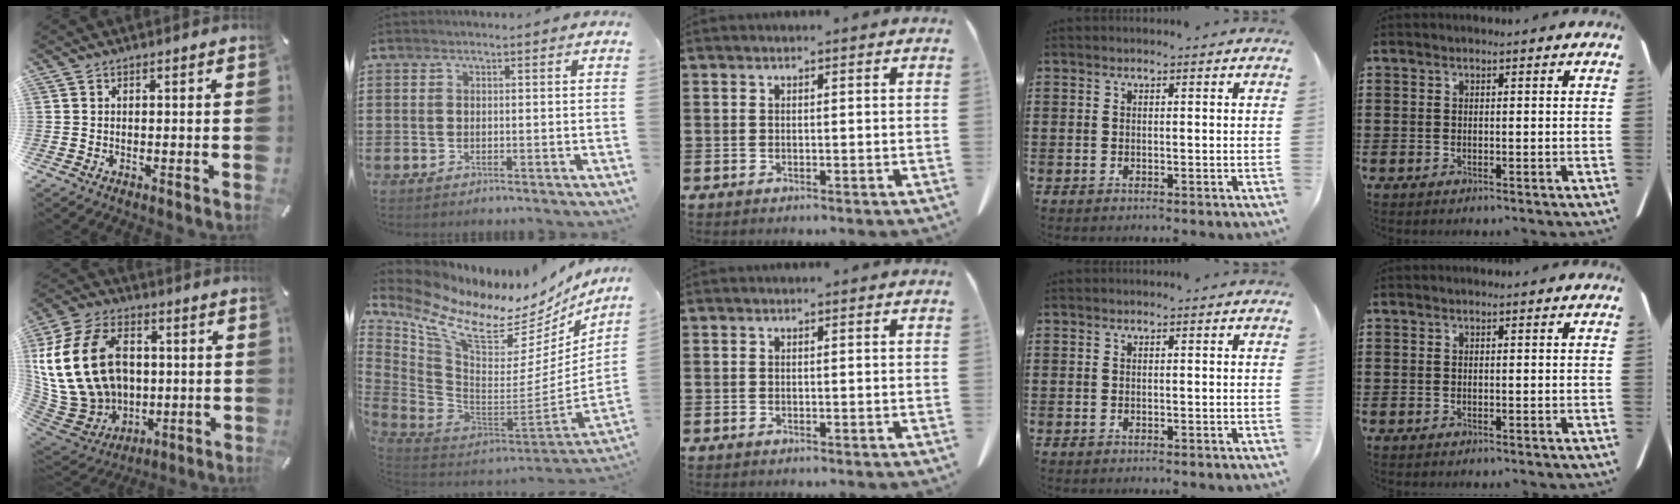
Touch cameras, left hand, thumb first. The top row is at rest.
{"thumb": {"total": 23.3, "force": [3.1, 17.6, 15.0], "torque": [-0.315, -0.003, 0.063]}, "index": {"total": 11.0, "force": [8.0, 4.2, 6.3], "torque": [-0.147, -0.072, 0.137]}}